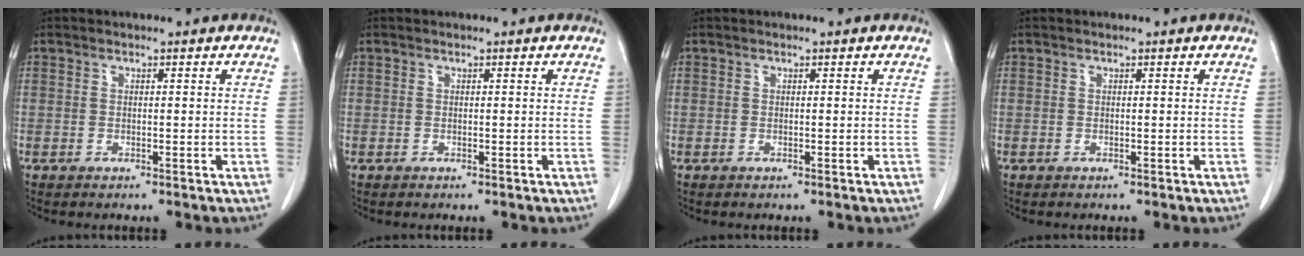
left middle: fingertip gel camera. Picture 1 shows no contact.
{"total": 0.0}
{"total": 0.0}
{"total": 0.0}